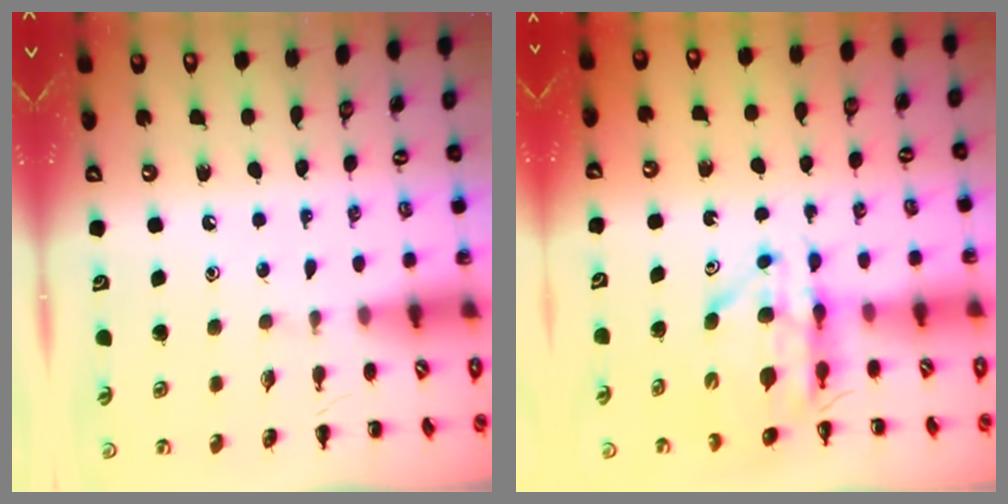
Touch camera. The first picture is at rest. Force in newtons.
{"total": 8.8, "press": 8.3, "slide": 3.0}